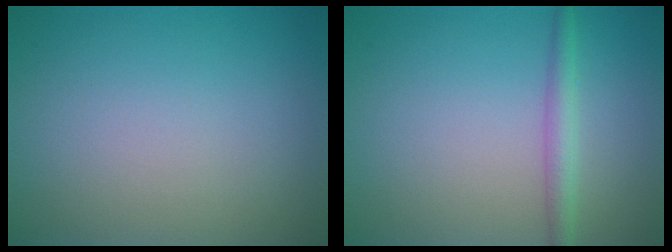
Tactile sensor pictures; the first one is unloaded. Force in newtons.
{"total": 2.2, "press": 2.2, "slide": 0.1}